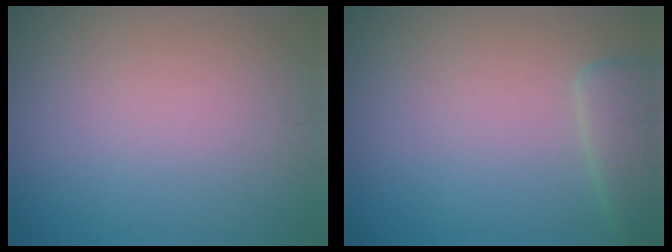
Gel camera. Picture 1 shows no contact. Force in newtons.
{"total": 2.6, "press": 2.6, "slide": 0.2}